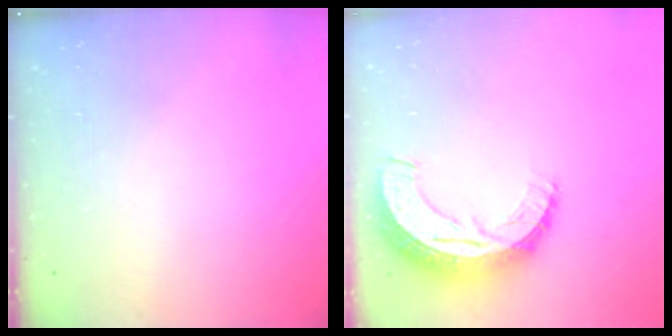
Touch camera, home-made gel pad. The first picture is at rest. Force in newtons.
{"total": 10.9, "press": 10.9, "slide": 0.7}